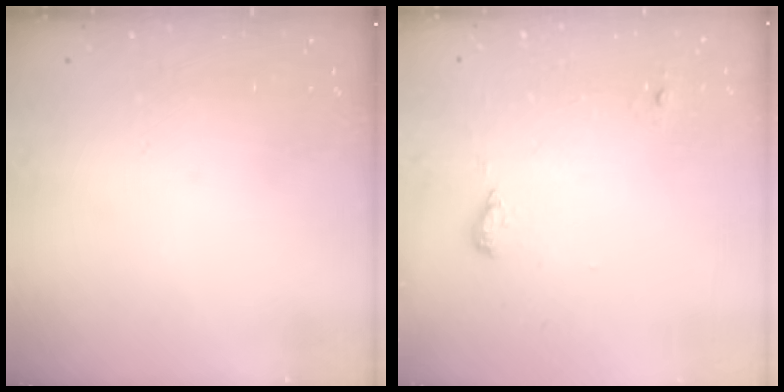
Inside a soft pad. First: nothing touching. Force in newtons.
{"total": 7.0, "press": 6.3, "slide": 2.9}